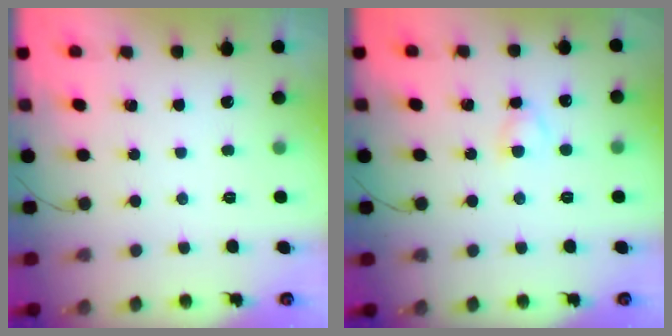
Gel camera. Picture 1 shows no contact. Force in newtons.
{"total": 2.8, "press": 2.7, "slide": 0.8}